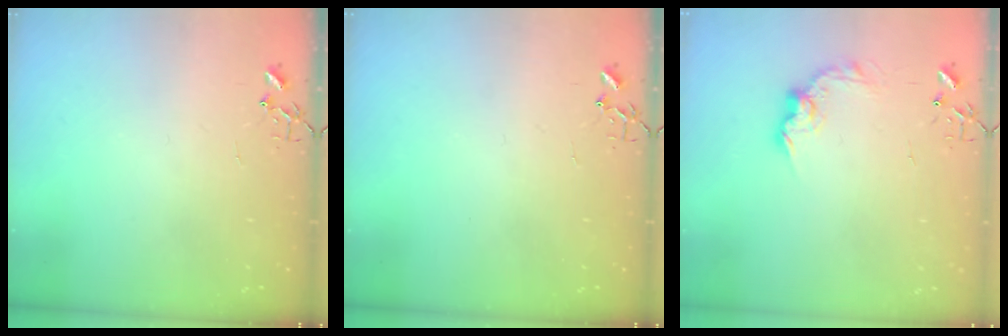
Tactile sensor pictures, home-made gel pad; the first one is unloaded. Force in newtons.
{"total": 0.0}
{"total": 9.6, "press": 9.6, "slide": 0.4}